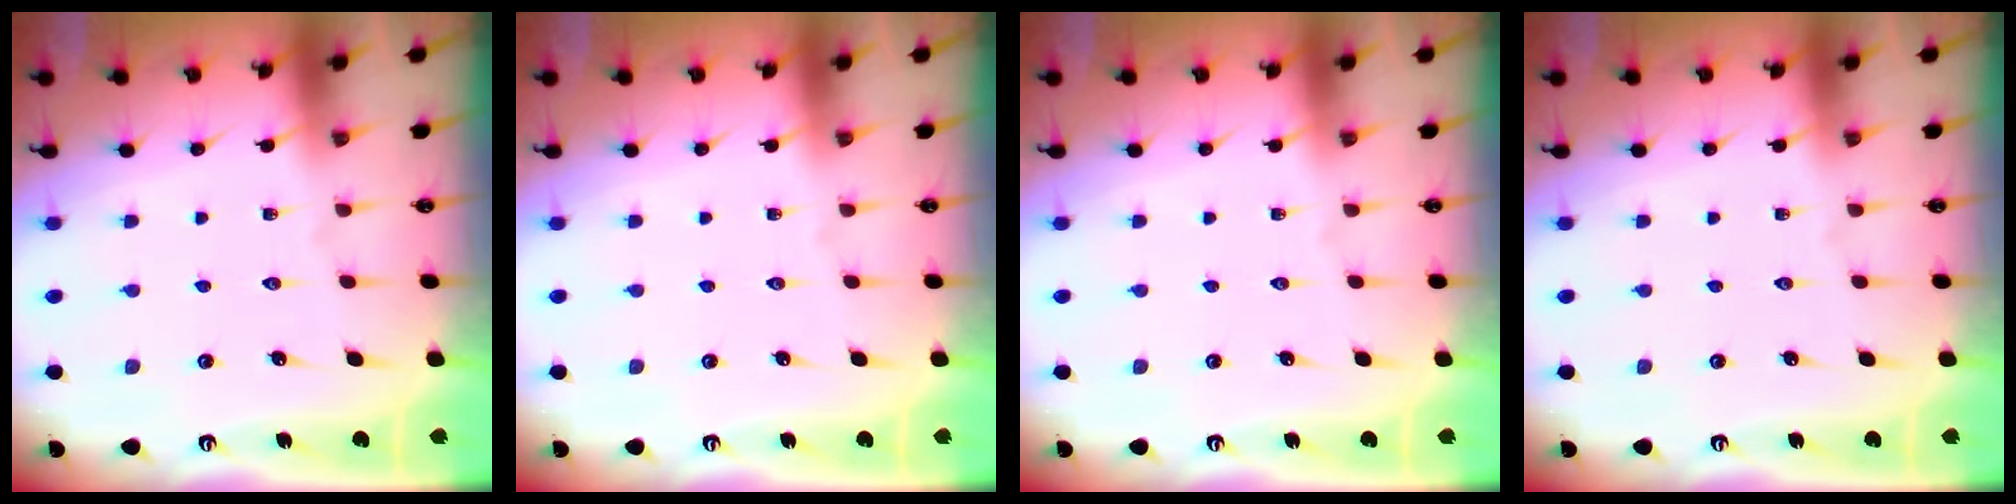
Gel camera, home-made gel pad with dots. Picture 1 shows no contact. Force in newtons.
{"total": 0.0}
{"total": 0.0}
{"total": 0.0}